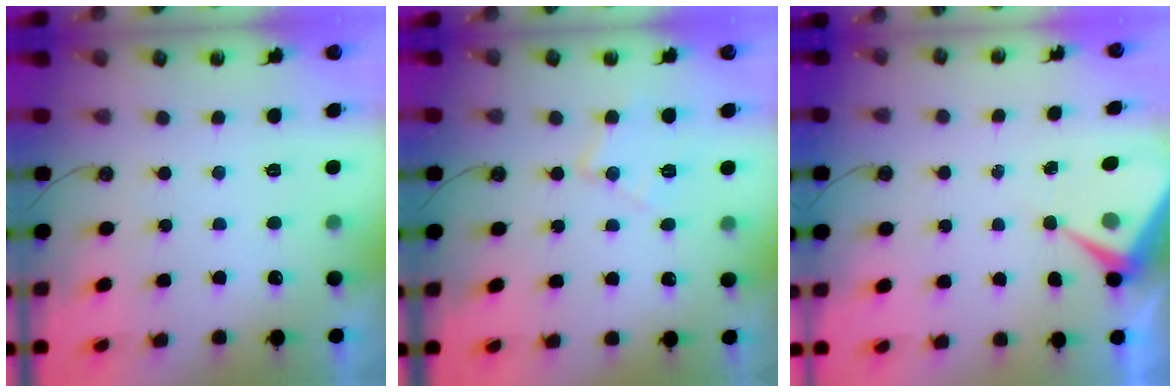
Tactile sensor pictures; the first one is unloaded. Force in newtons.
{"total": 8.8, "press": 8.8, "slide": 0.7}
{"total": 6.2, "press": 6.2, "slide": 0.9}